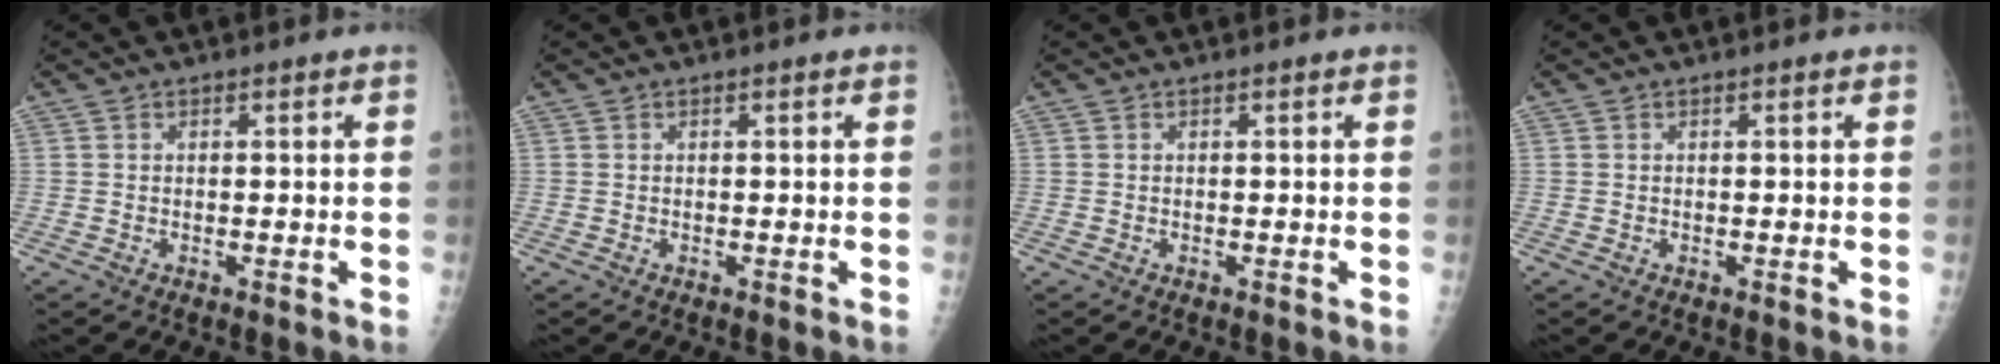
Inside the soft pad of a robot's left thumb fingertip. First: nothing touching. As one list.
[{"total": 0.0}, {"total": 0.0}, {"total": 0.0}]